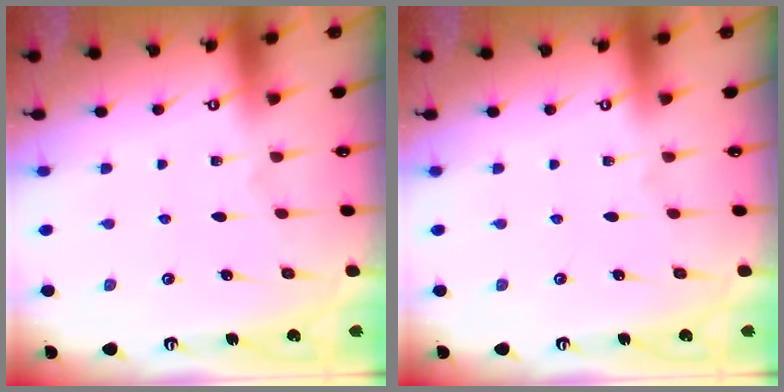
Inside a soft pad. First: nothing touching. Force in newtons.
{"total": 0.0}